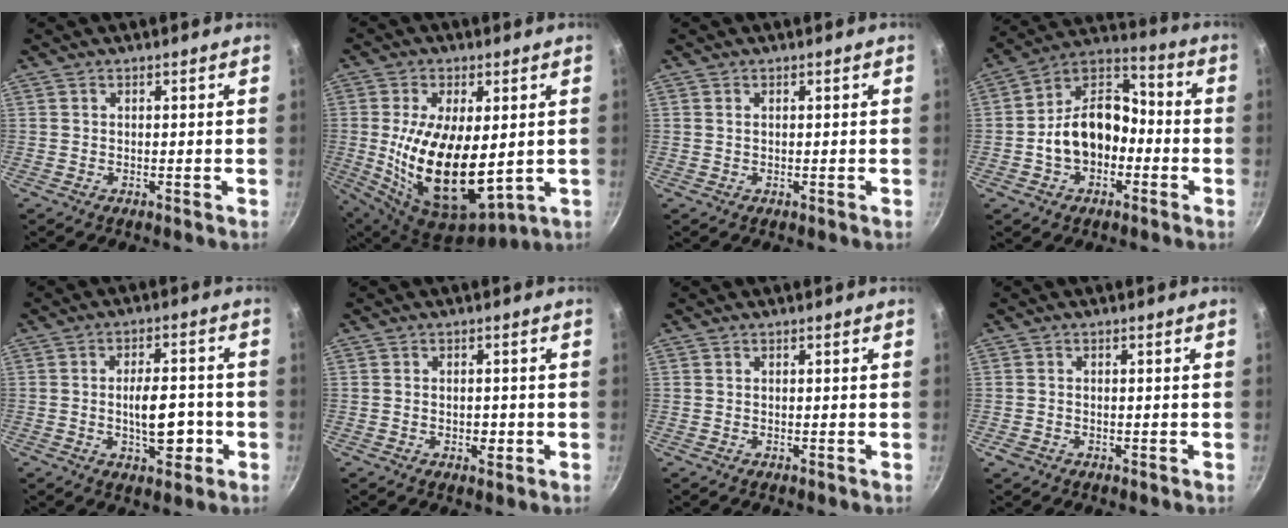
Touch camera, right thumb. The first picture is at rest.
{"total": 19.4, "force": [0.0, 9.9, 16.8], "torque": [-0.298, -0.024, 0.017]}
{"total": 0.6, "force": [0.3, 0.4, 0.4], "torque": [-0.008, 0.001, 0.005]}
{"total": 14.9, "force": [-3.1, 10.7, 9.9], "torque": [-0.130, 0.055, -0.066]}
{"total": 9.1, "force": [-1.9, 4.4, 7.7], "torque": [-0.089, 0.015, -0.028]}
{"total": 2.5, "force": [-0.6, 1.6, 1.8], "torque": [-0.021, 0.001, -0.011]}
{"total": 0.0}
{"total": 1.6, "force": [-0.8, 1.2, 0.7], "torque": [-0.014, 0.003, -0.011]}